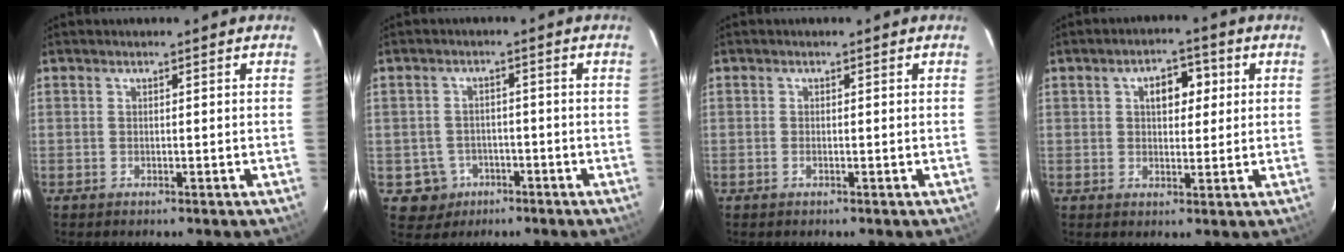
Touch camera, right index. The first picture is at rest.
{"total": 4.9, "force": [-1.9, 4.5, 0.2], "torque": [0.000, 0.012, -0.024]}
{"total": 0.5, "force": [-0.3, 0.1, 0.4], "torque": [-0.011, 0.000, -0.004]}
{"total": 5.4, "force": [1.6, 2.8, 4.4], "torque": [-0.067, 0.018, 0.024]}